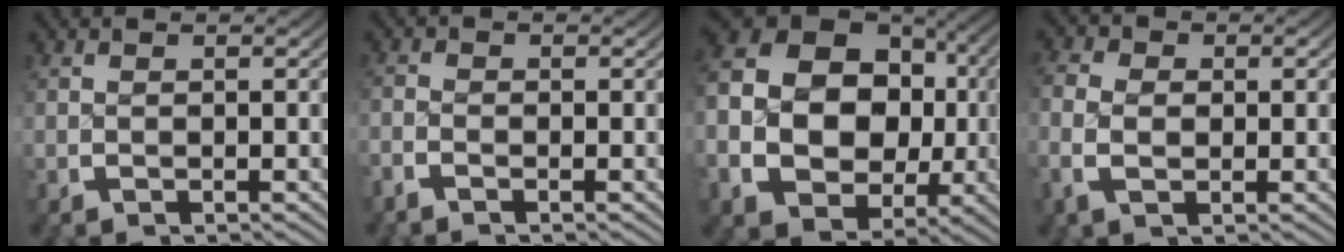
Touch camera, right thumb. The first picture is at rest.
{"total": 1.2, "force": [-1.0, 0.5, 0.5], "torque": [-0.006, 0.001, -0.025]}
{"total": 17.4, "force": [0.2, 13.4, 11.1], "torque": [-0.247, -0.047, 0.017]}
{"total": 3.2, "force": [-0.1, 2.3, 2.3], "torque": [-0.055, -0.008, 0.002]}